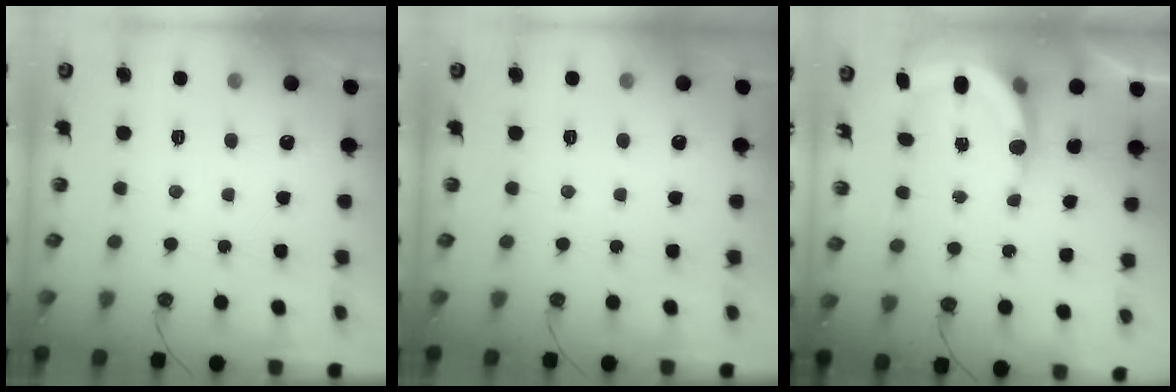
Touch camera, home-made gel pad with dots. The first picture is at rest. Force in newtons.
{"total": 0.0}
{"total": 6.2, "press": 6.1, "slide": 1.5}